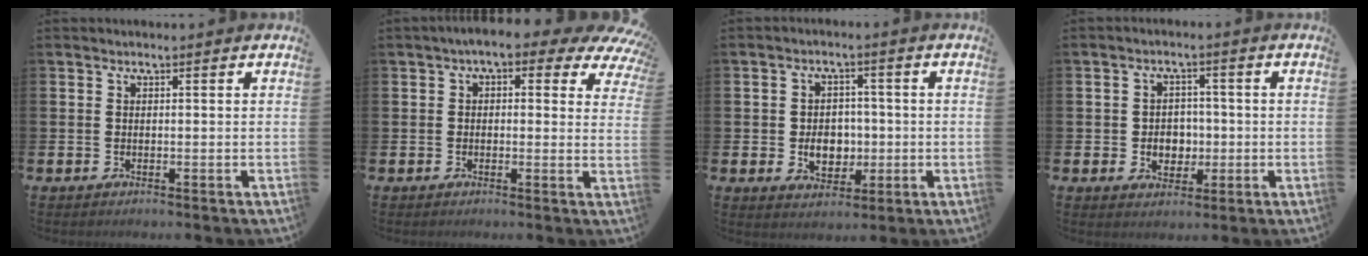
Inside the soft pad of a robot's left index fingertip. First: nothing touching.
{"total": 3.7, "force": [1.7, 1.9, 2.6], "torque": [-0.059, -0.008, 0.022]}
{"total": 4.6, "force": [-0.6, 3.8, 2.6], "torque": [-0.034, -0.001, -0.021]}
{"total": 3.5, "force": [-0.3, 3.2, 1.5], "torque": [-0.029, 0.004, -0.014]}